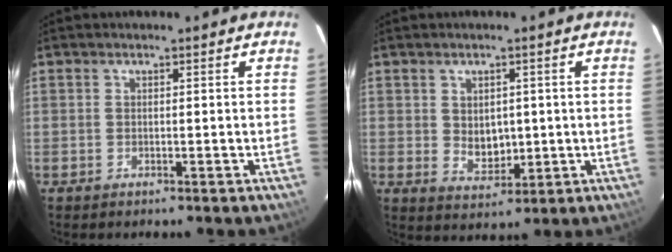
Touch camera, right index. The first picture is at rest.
{"total": 5.0, "force": [0.5, 3.8, 3.2], "torque": [-0.052, -0.002, 0.018]}